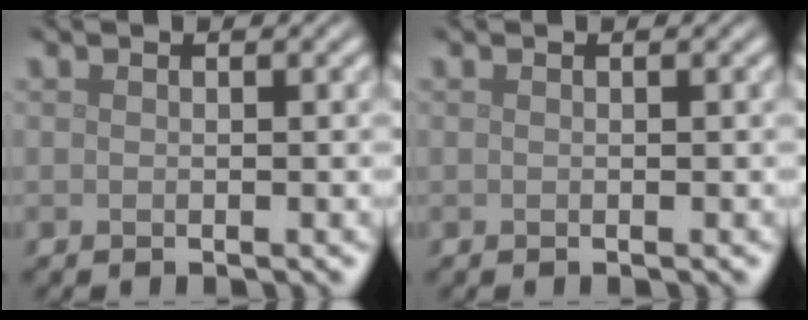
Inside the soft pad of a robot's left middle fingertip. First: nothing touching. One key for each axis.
{"total": 0.0}